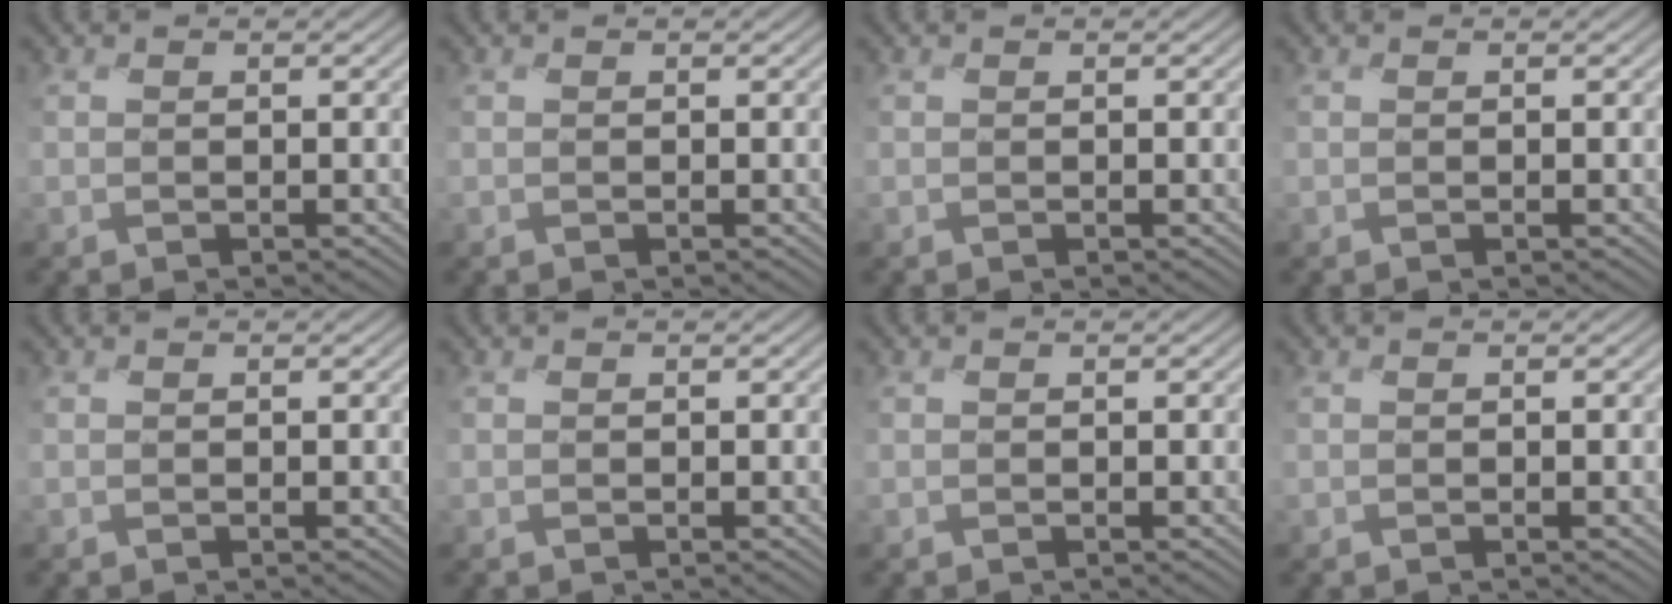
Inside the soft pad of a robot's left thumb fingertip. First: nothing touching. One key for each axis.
{"total": 0.0}
{"total": 0.0}
{"total": 0.0}
{"total": 0.0}
{"total": 0.0}
{"total": 0.0}
{"total": 0.0}